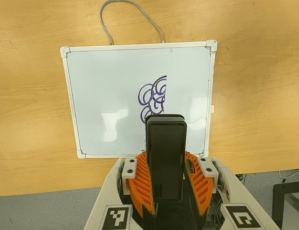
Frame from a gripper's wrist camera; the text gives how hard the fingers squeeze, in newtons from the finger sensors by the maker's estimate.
{"total": 9.9, "left": 7.5, "right": 12.4}